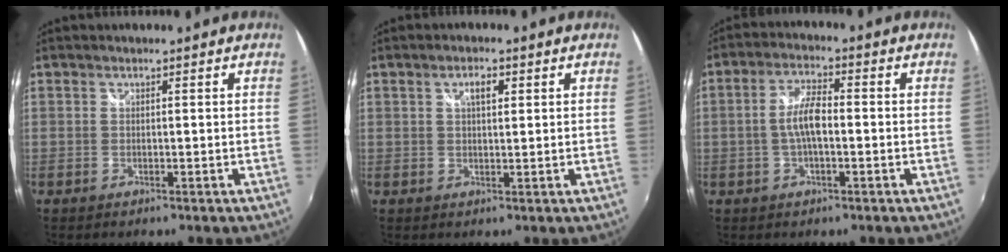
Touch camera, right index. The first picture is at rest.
{"total": 2.8, "force": [1.1, 1.2, 2.3], "torque": [-0.038, 0.006, 0.017]}
{"total": 5.7, "force": [-0.9, 1.8, 5.3], "torque": [-0.105, 0.009, -0.018]}